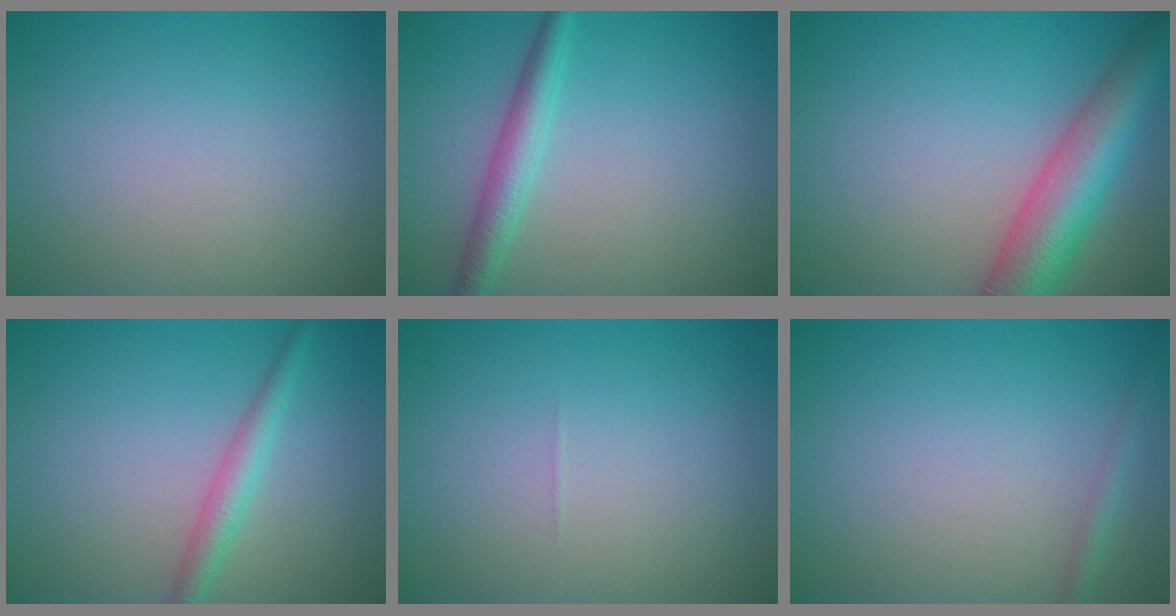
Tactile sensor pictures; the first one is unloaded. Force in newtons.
{"total": 2.8, "press": 2.8, "slide": 0.0}
{"total": 7.8, "press": 7.8, "slide": 0.3}
{"total": 2.5, "press": 2.5, "slide": 0.0}
{"total": 0.0}
{"total": 1.1, "press": 1.1, "slide": 0.1}